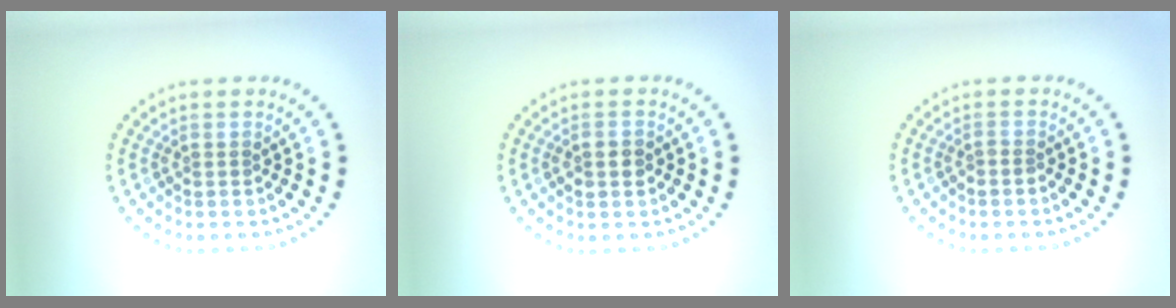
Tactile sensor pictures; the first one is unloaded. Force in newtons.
{"total": 1.4, "press": 1.4, "slide": 0.4}
{"total": 0.5, "press": 0.3, "slide": 0.5}